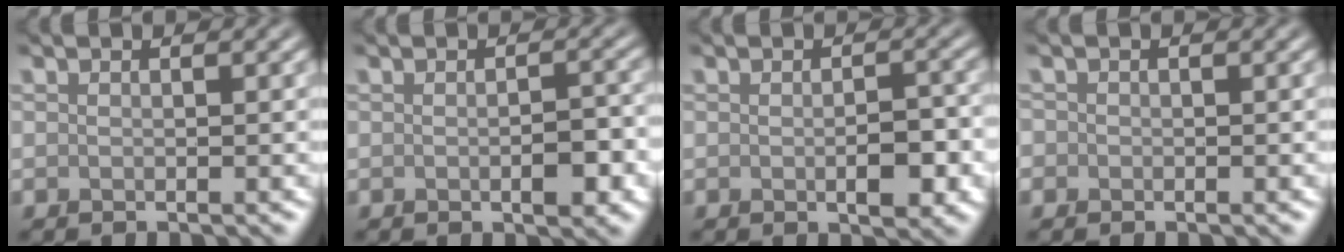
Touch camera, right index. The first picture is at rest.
{"total": 2.5, "force": [-0.6, 1.0, 2.2], "torque": [-0.030, -0.001, -0.007]}
{"total": 2.9, "force": [-0.6, 1.3, 2.5], "torque": [-0.035, -0.003, -0.005]}
{"total": 0.8, "force": [-0.2, 0.8, 0.0], "torque": [0.006, -0.004, -0.007]}